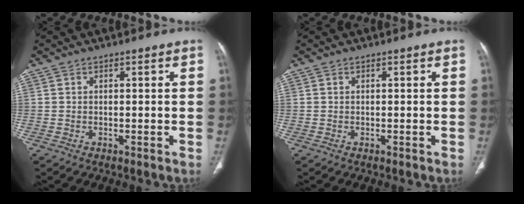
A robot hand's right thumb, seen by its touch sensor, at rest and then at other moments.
{"total": 0.0}